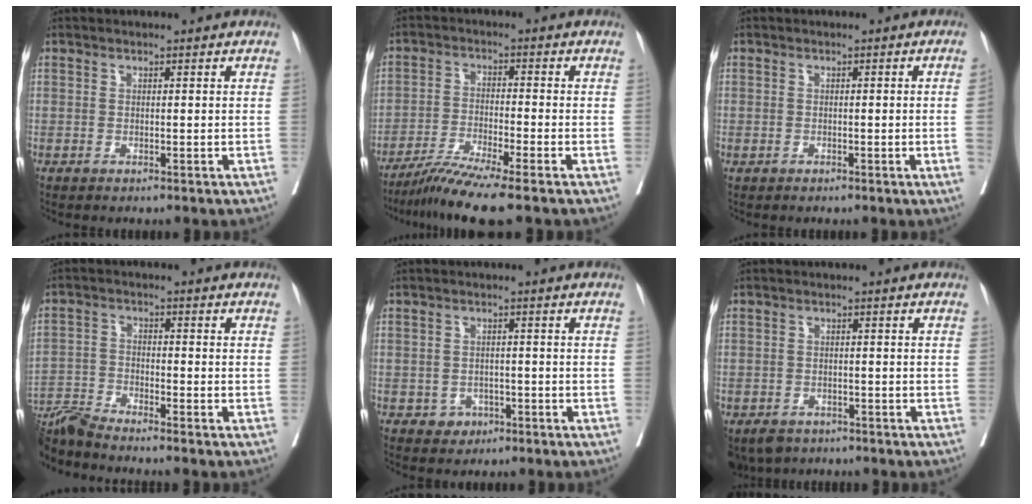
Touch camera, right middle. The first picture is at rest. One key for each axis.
{"total": 7.5, "fx": -6.0, "fy": -1.4, "fz": 4.3, "tx": -0.073, "ty": -0.031, "tz": -0.112}
{"total": 1.3, "fx": -0.1, "fy": -0.3, "fz": 1.2, "tx": -0.019, "ty": 0.003, "tz": -0.002}
{"total": 7.4, "fx": -7.0, "fy": -1.4, "fz": 1.9, "tx": -0.032, "ty": -0.013, "tz": -0.136}
{"total": 2.4, "fx": -1.2, "fy": 2.0, "fz": 0.6, "tx": -0.001, "ty": 0.008, "tz": -0.014}
{"total": 4.5, "fx": -3.4, "fy": 2.8, "fz": 0.8, "tx": -0.008, "ty": 0.000, "tz": -0.051}